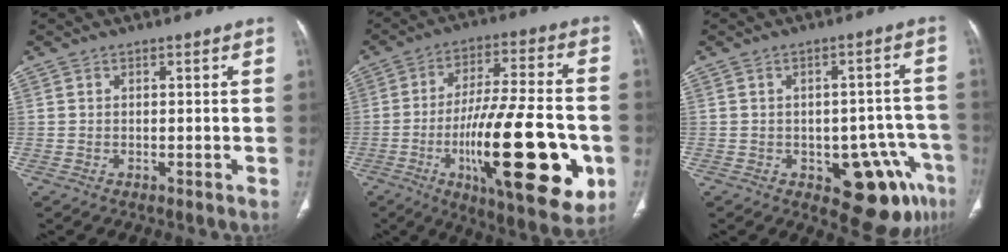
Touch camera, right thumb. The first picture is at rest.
{"total": 27.3, "force": [-7.7, 8.3, 24.8], "torque": [-0.367, 0.003, -0.105]}
{"total": 12.3, "force": [-5.6, 6.0, 9.1], "torque": [-0.067, 0.031, -0.063]}